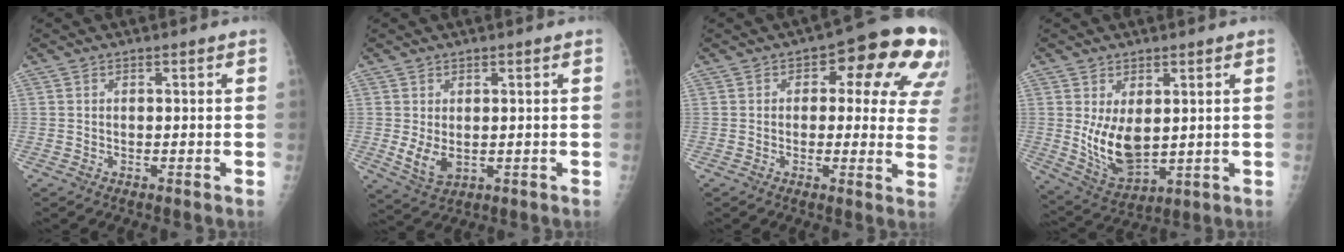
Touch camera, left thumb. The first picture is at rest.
{"total": 4.6, "force": [-0.1, 2.8, 3.6], "torque": [-0.064, -0.010, 0.011]}
{"total": 15.8, "force": [6.1, 7.8, 12.3], "torque": [-0.090, -0.003, 0.058]}
{"total": 9.7, "force": [1.2, 5.5, 7.9], "torque": [-0.126, -0.024, 0.043]}